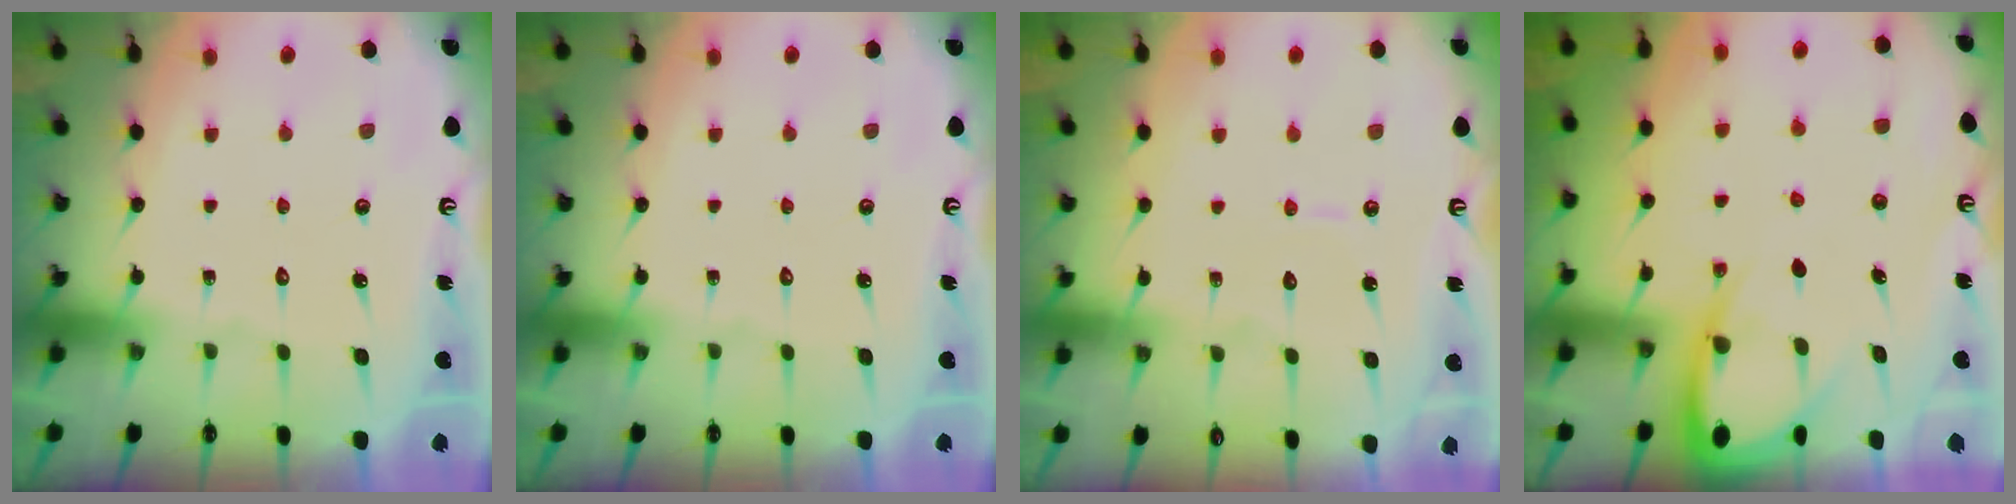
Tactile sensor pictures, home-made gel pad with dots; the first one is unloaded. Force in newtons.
{"total": 0.0}
{"total": 4.1, "press": 4.1, "slide": 0.2}
{"total": 7.6, "press": 7.5, "slide": 0.8}